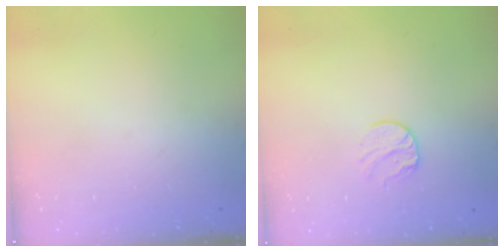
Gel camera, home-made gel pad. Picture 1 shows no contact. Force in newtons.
{"total": 8.0, "press": 8.0, "slide": 0.7}